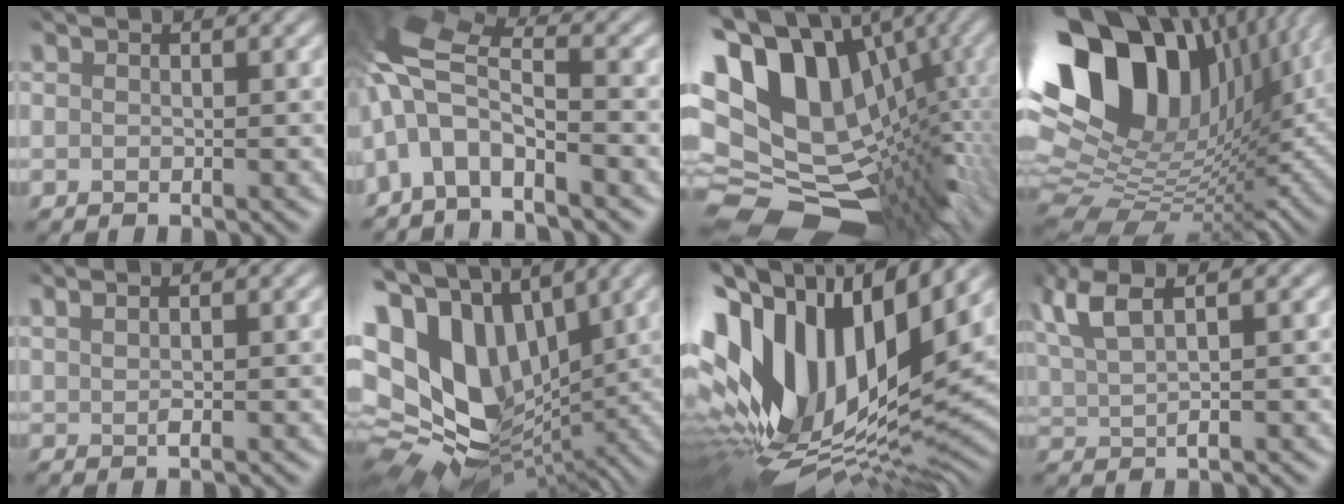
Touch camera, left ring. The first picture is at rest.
{"total": 6.7, "force": [-2.8, 3.2, 5.2], "torque": [-0.107, 0.021, -0.069]}
{"total": 16.5, "force": [-0.2, 12.3, 11.0], "torque": [-0.186, -0.007, 0.045]}
{"total": 17.5, "force": [8.1, 9.7, 12.1], "torque": [-0.231, 0.037, 0.142]}
{"total": 1.5, "force": [1.2, 0.0, 0.9], "torque": [-0.016, 0.003, 0.023]}
{"total": 16.3, "force": [4.3, 10.6, 11.6], "torque": [-0.249, -0.009, 0.106]}
{"total": 16.8, "force": [3.1, 7.9, 14.5], "torque": [-0.288, 0.010, 0.055]}
{"total": 5.6, "force": [2.9, 1.7, 4.4], "torque": [-0.115, 0.022, 0.060]}